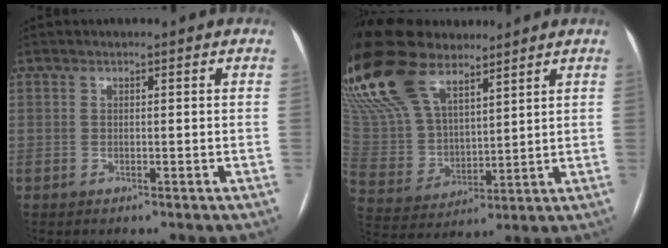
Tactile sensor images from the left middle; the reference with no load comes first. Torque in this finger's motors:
{"motor_torque": [0.71, 0.00, 1.05, 0.21]}